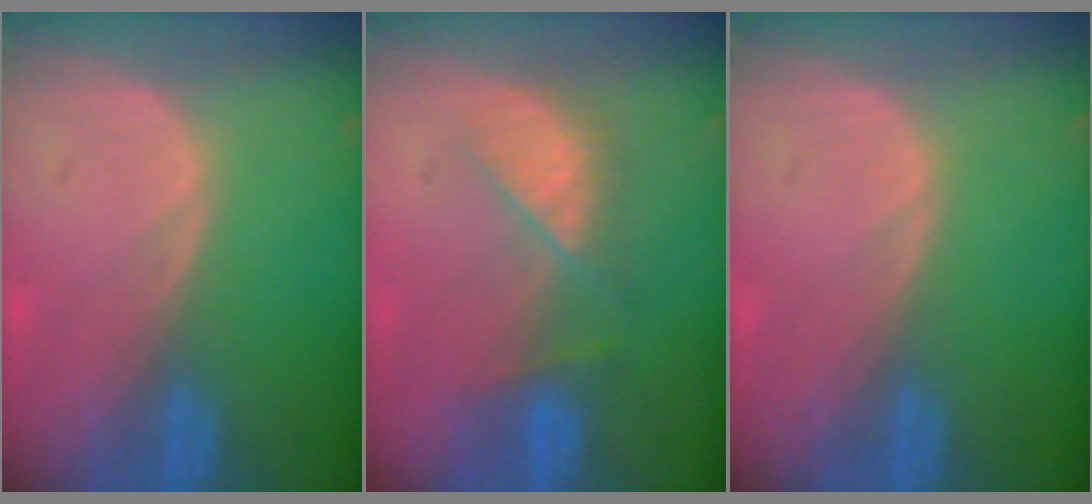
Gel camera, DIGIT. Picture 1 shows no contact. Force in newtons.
{"total": 5.0, "press": 5.0, "slide": 0.4}
{"total": 0.0}